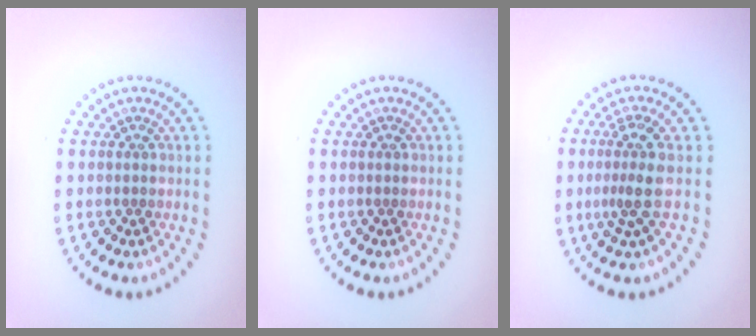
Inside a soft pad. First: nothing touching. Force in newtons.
{"total": 0.0}
{"total": 2.8, "press": 2.0, "slide": 2.0}